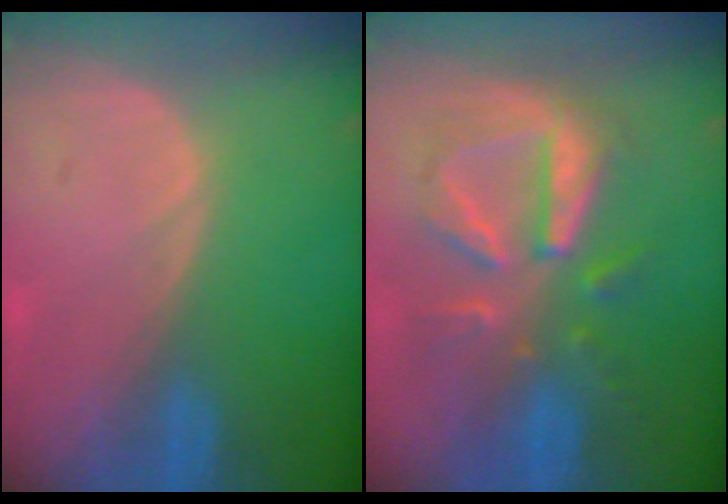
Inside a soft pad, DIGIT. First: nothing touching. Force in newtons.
{"total": 9.3, "press": 8.9, "slide": 2.8}